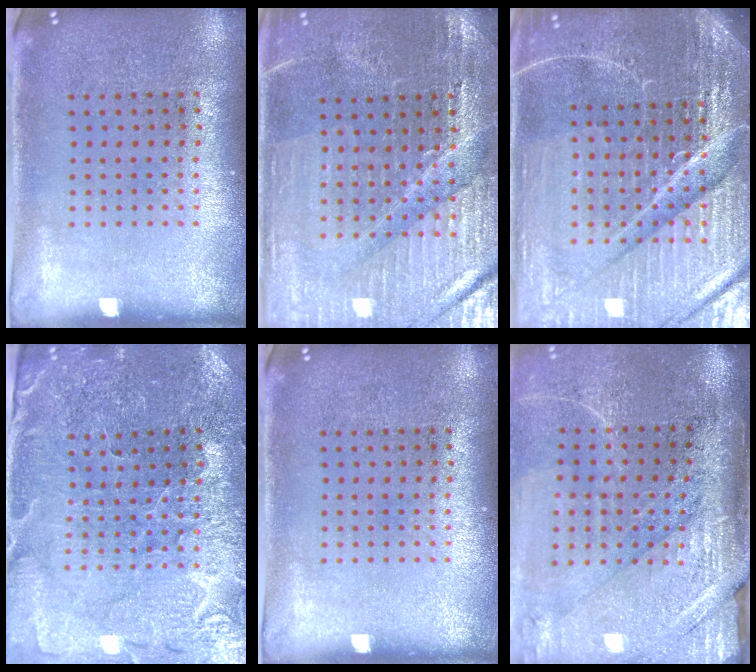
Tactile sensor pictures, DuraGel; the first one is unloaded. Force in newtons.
{"total": 3.2, "press": 3.2, "slide": 0.5}
{"total": 6.5, "press": 5.8, "slide": 3.0}
{"total": 1.8, "press": 1.8, "slide": 0.2}
{"total": 0.0}
{"total": 4.4, "press": 3.8, "slide": 2.2}